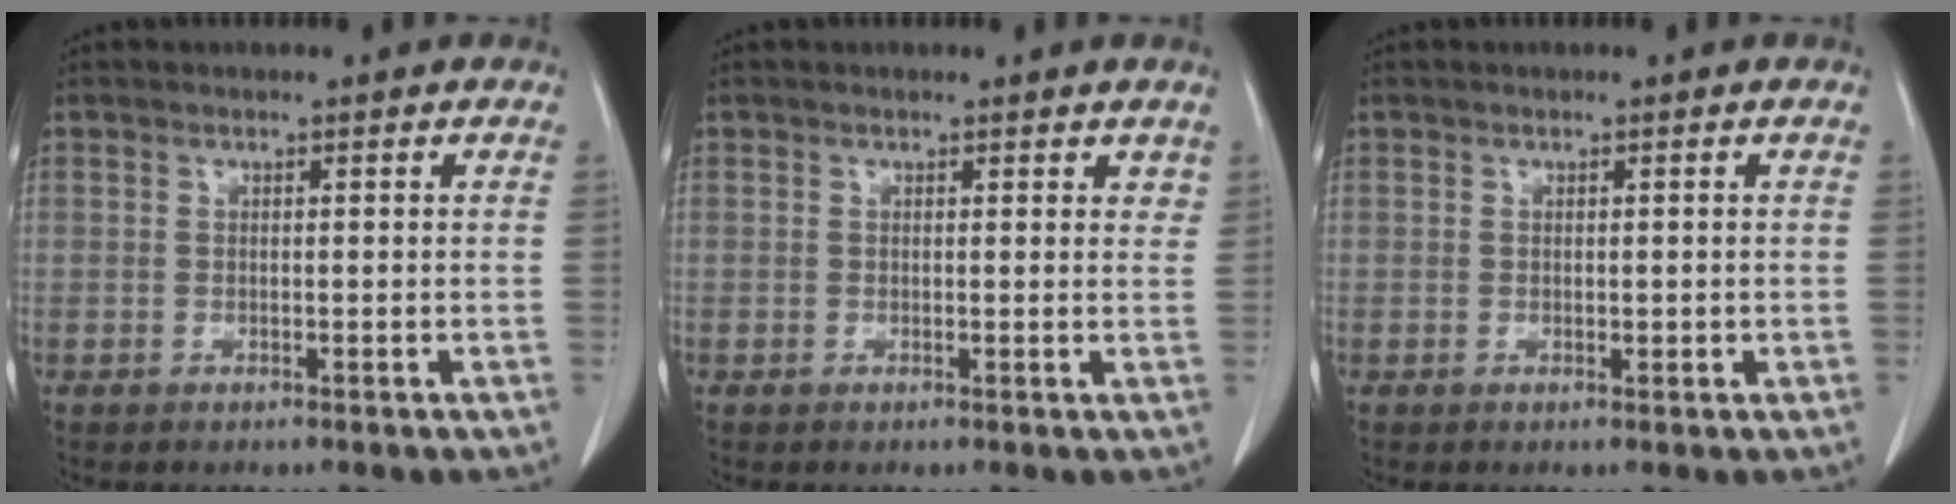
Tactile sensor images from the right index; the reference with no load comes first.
{"total": 1.6, "force": [1.3, 0.6, 0.6], "torque": [0.003, -0.001, 0.007]}
{"total": 0.7, "force": [0.0, 0.4, 0.6], "torque": [-0.007, -0.001, 0.000]}